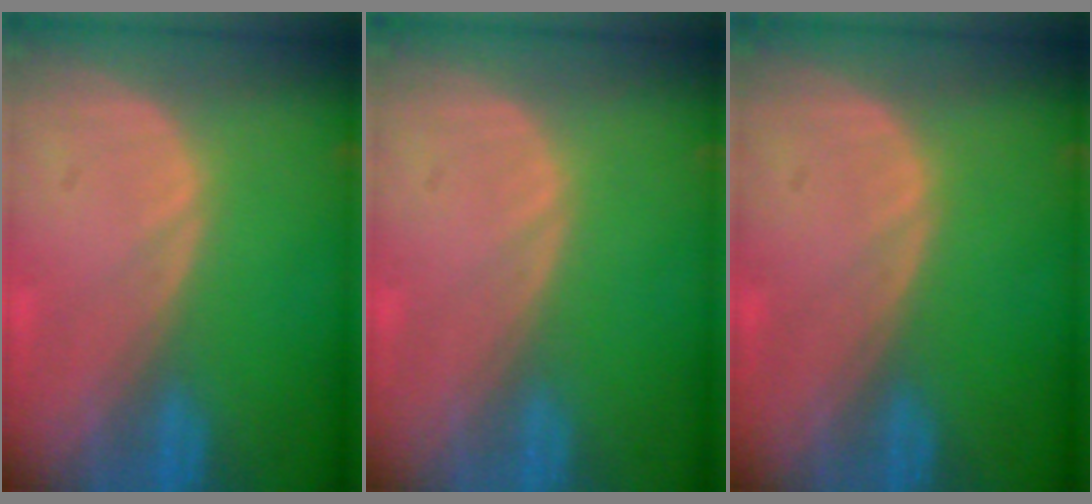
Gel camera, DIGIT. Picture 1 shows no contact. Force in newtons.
{"total": 0.0}
{"total": 0.0}